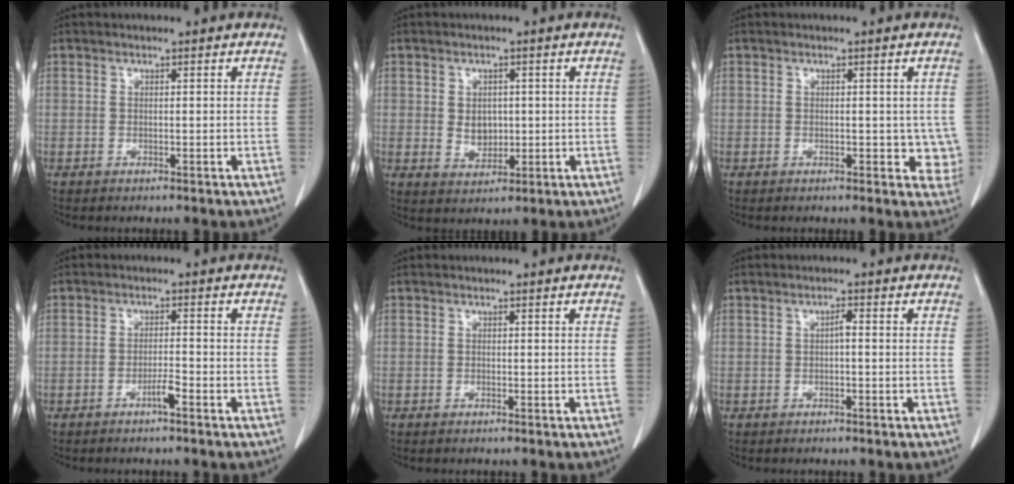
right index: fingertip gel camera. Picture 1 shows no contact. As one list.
[{"total": 3.8, "force": [0.2, 2.9, 2.4], "torque": [-0.041, 0.003, 0.015]}, {"total": 4.0, "force": [-0.3, 2.3, 3.2], "torque": [-0.017, 0.002, -0.004]}, {"total": 2.2, "force": [-1.4, 0.0, 1.7], "torque": [-0.029, 0.001, -0.026]}, {"total": 0.0}, {"total": 1.1, "force": [-0.1, 0.2, 1.1], "torque": [-0.018, 0.003, -0.002]}]